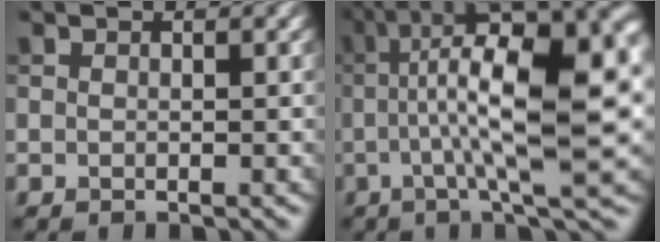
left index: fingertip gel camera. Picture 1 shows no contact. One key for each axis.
{"total": 17.0, "fx": 2.5, "fy": 5.0, "fz": 16.1, "tx": -0.221, "ty": 0.037, "tz": 0.055}